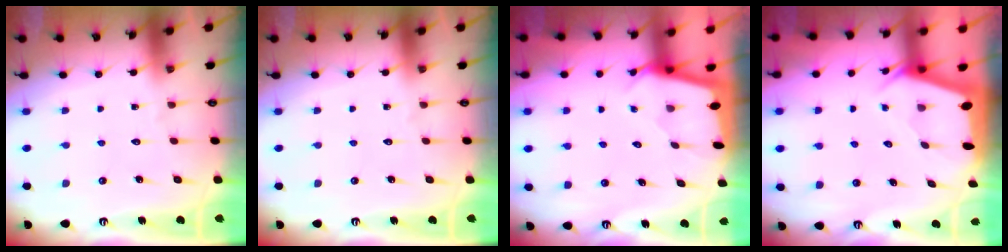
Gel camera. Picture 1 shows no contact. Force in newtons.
{"total": 0.0}
{"total": 1.7, "press": 1.6, "slide": 0.2}
{"total": 2.9, "press": 2.9, "slide": 0.2}